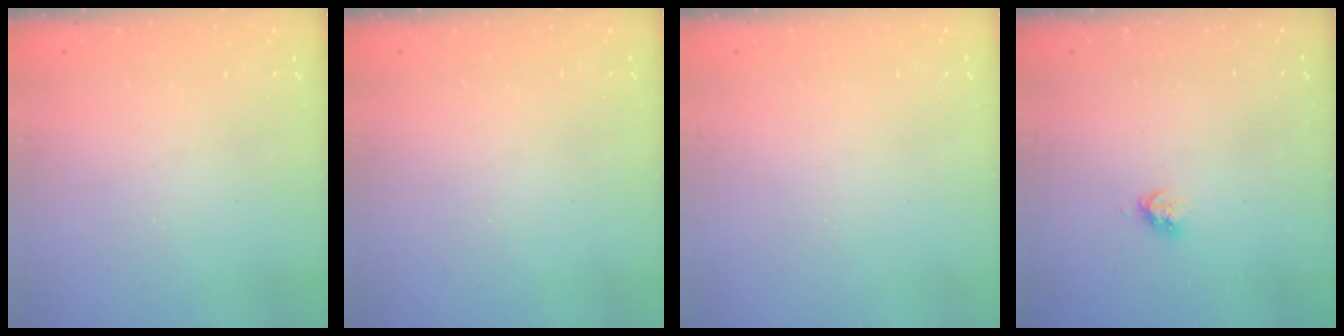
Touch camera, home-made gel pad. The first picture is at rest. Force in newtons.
{"total": 0.0}
{"total": 0.0}
{"total": 3.0, "press": 3.0, "slide": 0.3}